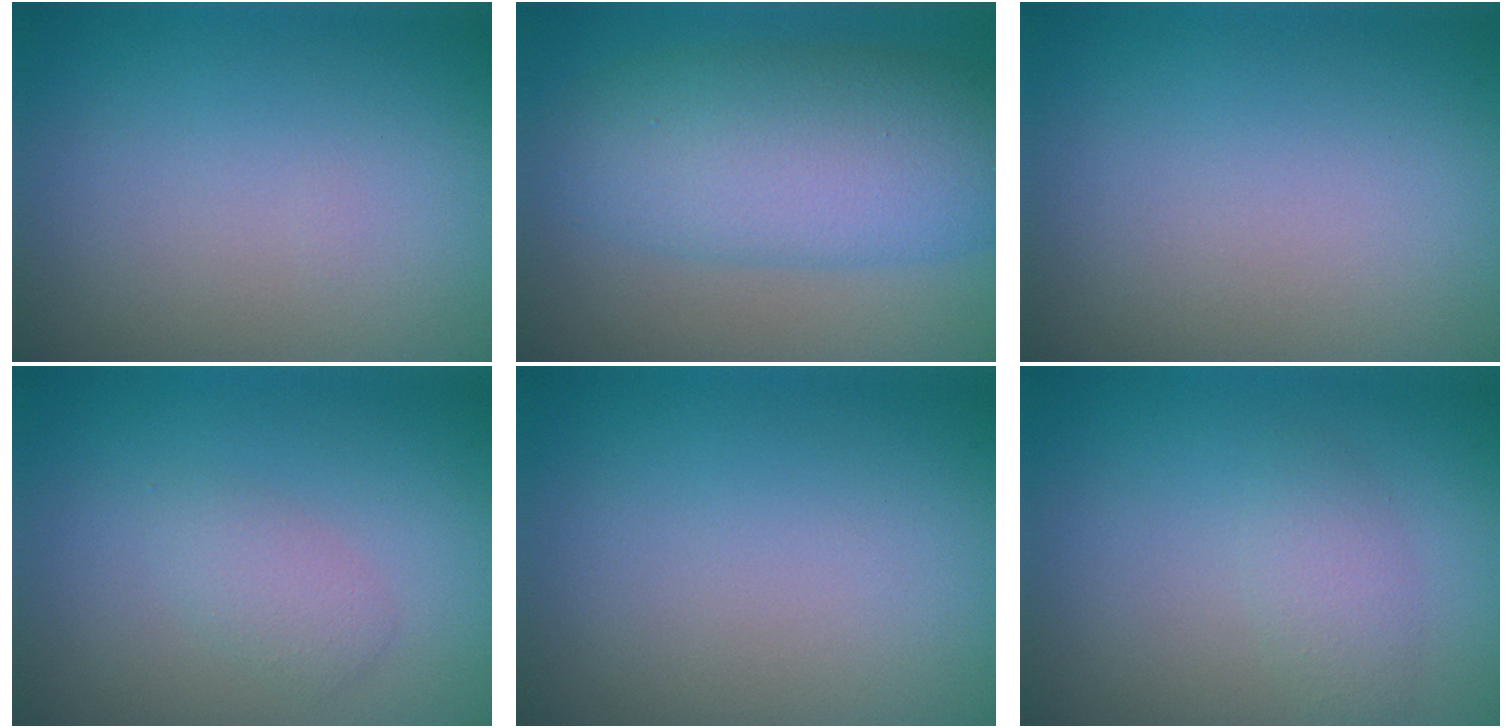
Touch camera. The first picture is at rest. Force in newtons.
{"total": 8.6, "press": 8.6, "slide": 0.3}
{"total": 0.0}
{"total": 1.7, "press": 1.7, "slide": 0.1}
{"total": 0.0}
{"total": 1.8, "press": 1.8, "slide": 0.1}